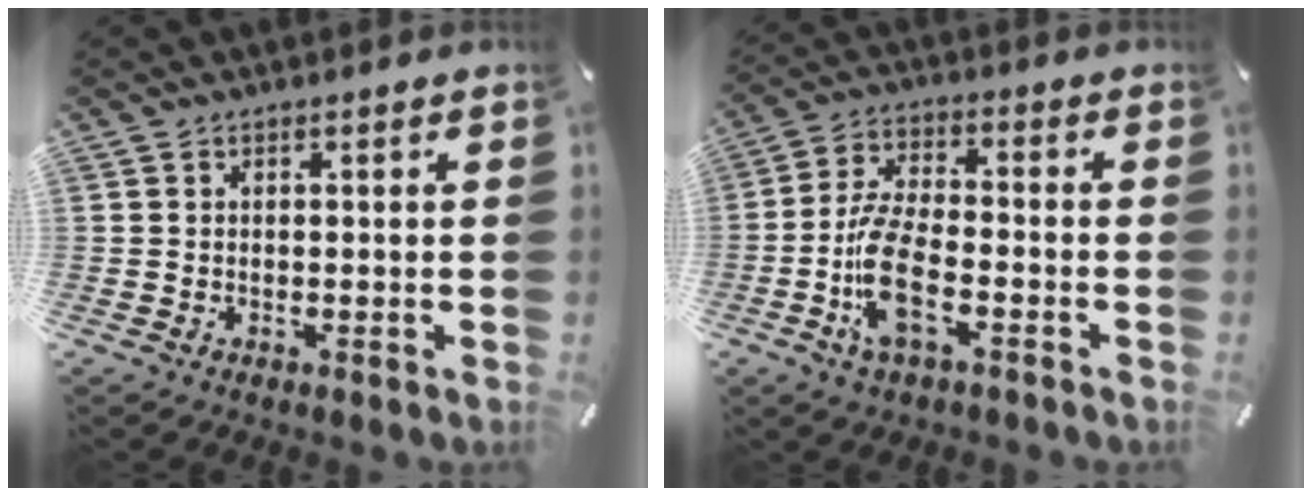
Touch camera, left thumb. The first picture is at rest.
{"total": 11.0, "force": [-4.2, 4.8, 9.0], "torque": [-0.201, 0.001, -0.078]}